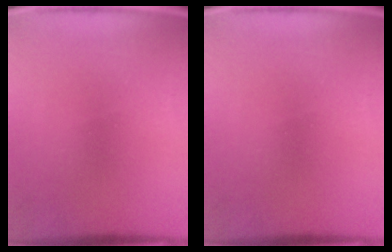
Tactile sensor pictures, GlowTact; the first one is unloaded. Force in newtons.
{"total": 0.0}